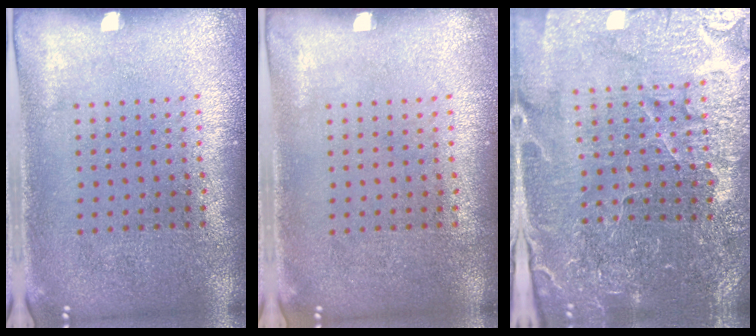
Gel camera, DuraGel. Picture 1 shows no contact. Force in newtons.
{"total": 0.0}
{"total": 4.3, "press": 4.2, "slide": 1.0}